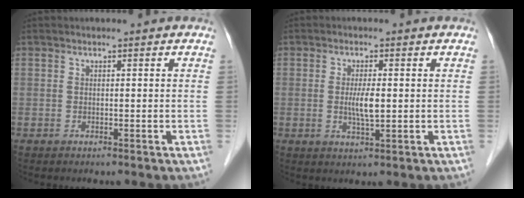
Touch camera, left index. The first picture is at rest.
{"total": 3.6, "force": [-0.1, 0.6, 3.6], "torque": [-0.069, -0.009, -0.001]}